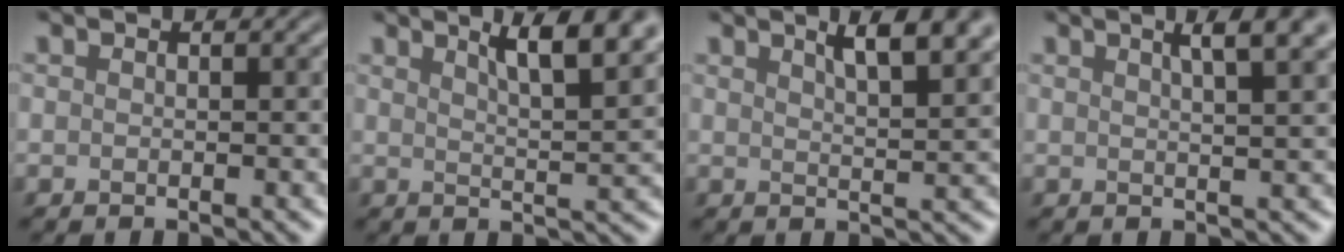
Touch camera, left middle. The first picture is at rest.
{"total": 7.1, "force": [4.3, 1.8, 5.3], "torque": [-0.048, 0.023, 0.050]}
{"total": 6.5, "force": [4.0, 2.0, 4.7], "torque": [-0.037, 0.029, 0.041]}
{"total": 5.4, "force": [3.1, 1.7, 4.1], "torque": [-0.029, 0.031, 0.020]}